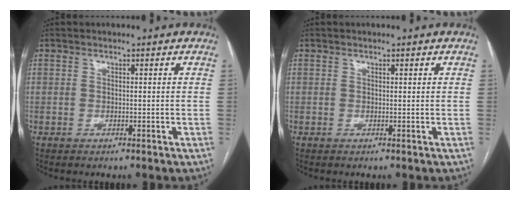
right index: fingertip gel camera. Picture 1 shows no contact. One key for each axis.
{"total": 0.0}